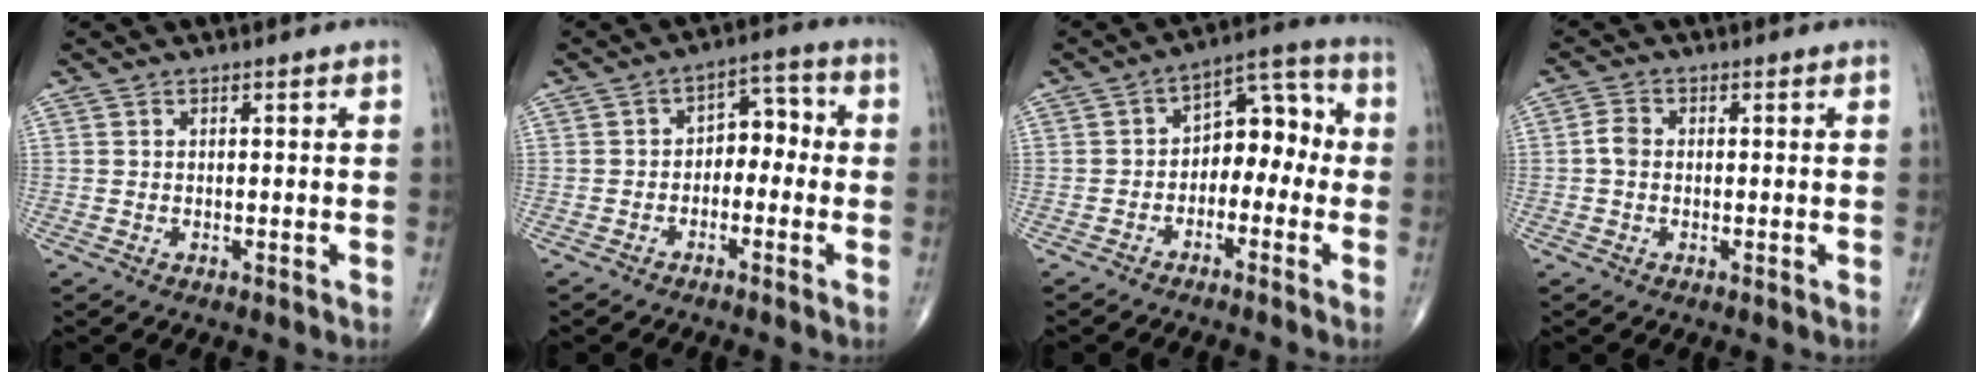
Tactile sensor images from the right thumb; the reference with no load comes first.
{"total": 5.9, "force": [-1.2, 4.0, 4.2], "torque": [-0.034, 0.037, -0.033]}
{"total": 9.3, "force": [-1.8, 6.1, 6.8], "torque": [-0.059, 0.046, -0.043]}
{"total": 2.6, "force": [-0.2, 2.0, 1.6], "torque": [-0.028, 0.007, -0.009]}